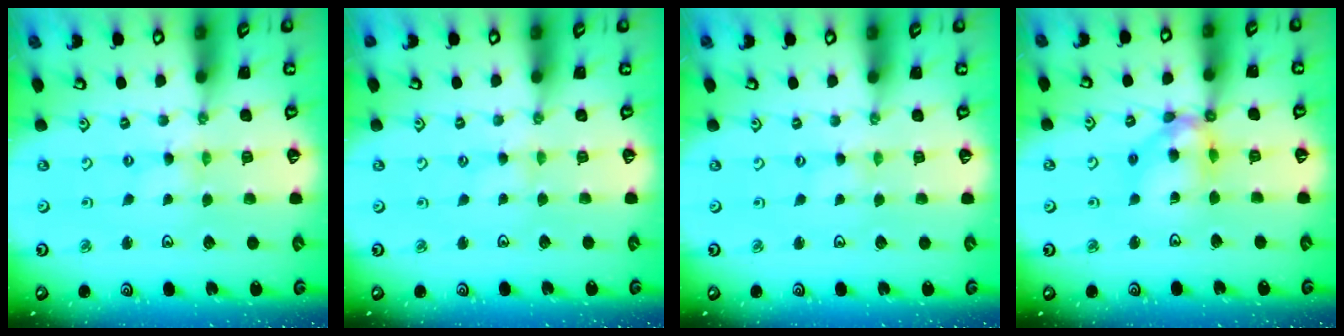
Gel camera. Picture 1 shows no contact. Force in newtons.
{"total": 1.6, "press": 1.5, "slide": 0.4}
{"total": 0.0}
{"total": 11.8, "press": 11.7, "slide": 1.4}